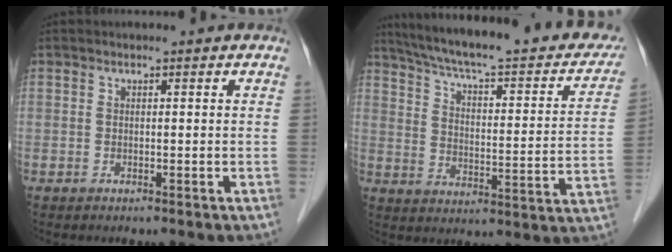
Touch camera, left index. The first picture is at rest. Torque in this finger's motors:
{"motor_torque": [0.35, -0.69, 0.41, 0.13]}